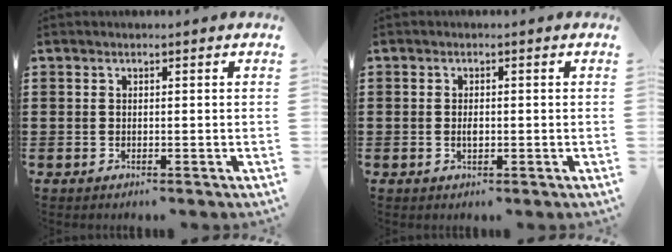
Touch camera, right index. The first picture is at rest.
{"total": 1.3, "force": [-0.1, 0.6, 1.1], "torque": [-0.022, -0.001, -0.002]}